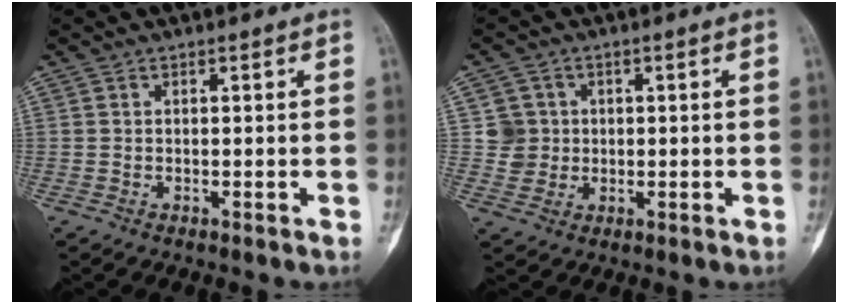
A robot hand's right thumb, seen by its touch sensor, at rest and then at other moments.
{"total": 4.5, "force": [0.7, 4.4, 0.2], "torque": [0.024, 0.003, 0.012]}